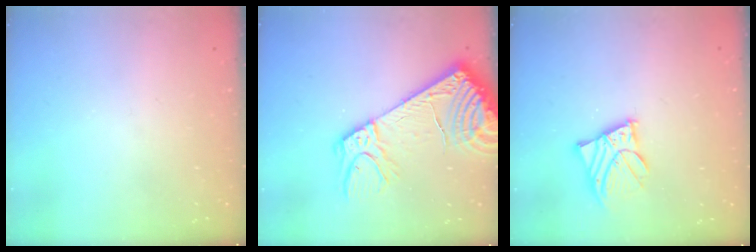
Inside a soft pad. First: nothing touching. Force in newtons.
{"total": 16.8, "press": 16.5, "slide": 3.2}
{"total": 7.6, "press": 7.5, "slide": 0.9}